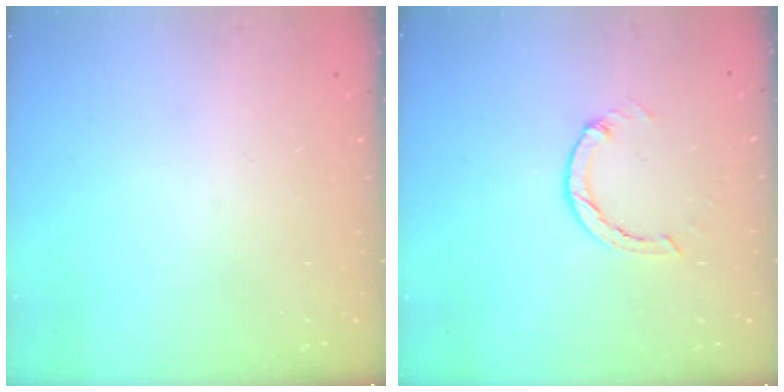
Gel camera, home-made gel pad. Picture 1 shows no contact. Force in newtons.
{"total": 1.3, "press": 1.2, "slide": 0.3}